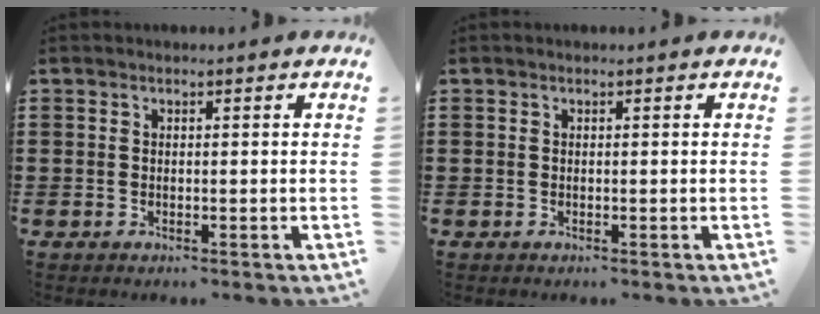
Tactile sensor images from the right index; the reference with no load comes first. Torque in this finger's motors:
{"motor_torque": [0.00, 0.00, 0.00, 0.00]}